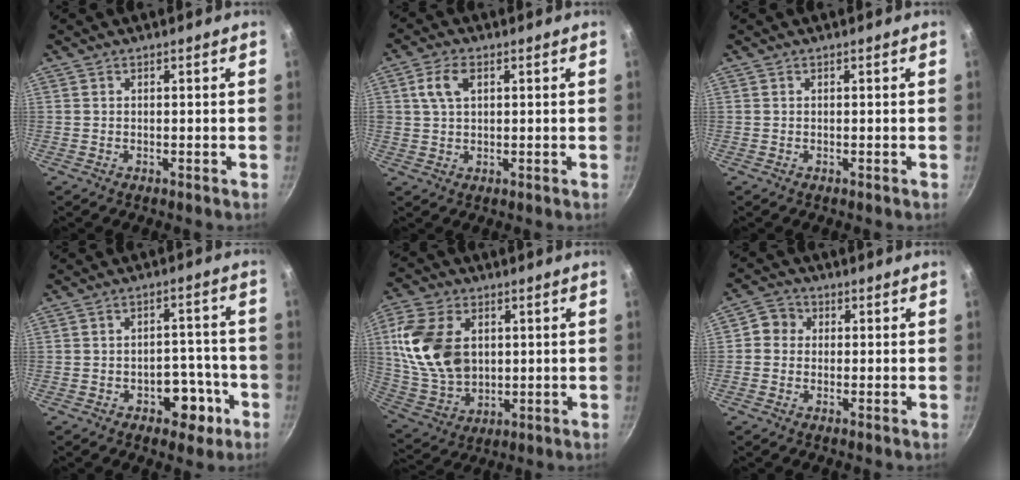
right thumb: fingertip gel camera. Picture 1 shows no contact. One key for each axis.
{"total": 5.3, "fx": 1.8, "fy": 3.2, "fz": 3.9, "tx": -0.066, "ty": 0.005, "tz": 0.032}
{"total": 0.0}
{"total": 8.1, "fx": -3.7, "fy": 5.2, "fz": 5.0, "tx": -0.026, "ty": 0.033, "tz": -0.043}
{"total": 16.6, "fx": 3.1, "fy": 11.5, "fz": 11.7, "tx": -0.210, "ty": -0.008, "tz": 0.072}
{"total": 4.2, "fx": 0.1, "fy": 3.9, "fz": 1.6, "tx": -0.006, "ty": 0.008, "tz": -0.015}